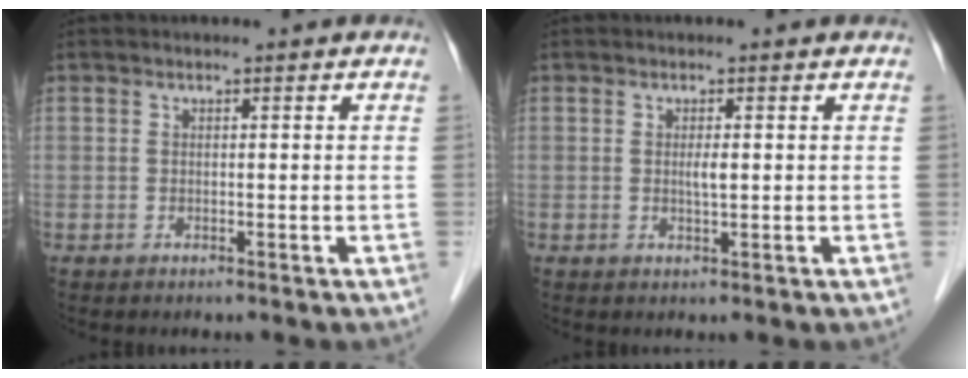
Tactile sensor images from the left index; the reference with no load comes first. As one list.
[{"total": 1.3, "force": [0.2, 0.2, 1.3], "torque": [-0.025, 0.000, 0.003]}]